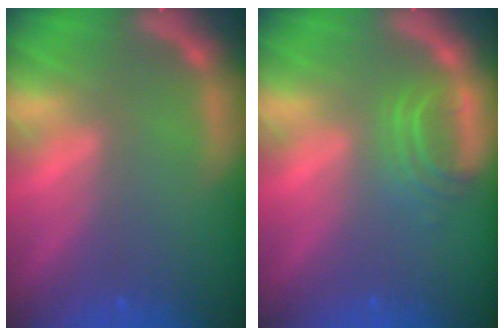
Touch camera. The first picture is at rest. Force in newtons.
{"total": 2.9}